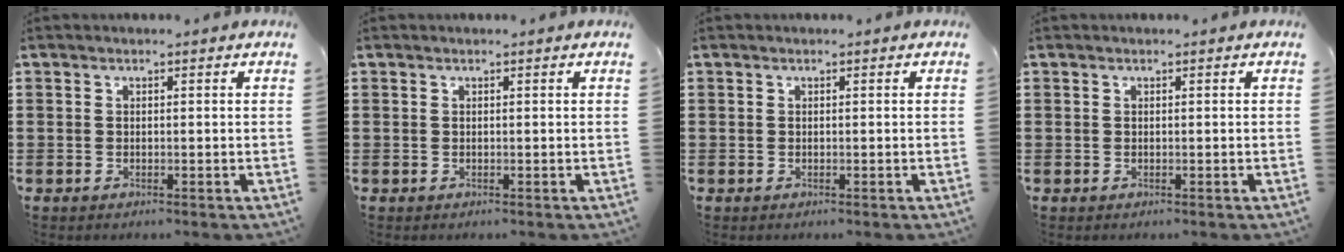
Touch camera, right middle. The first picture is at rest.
{"total": 0.0}
{"total": 0.0}
{"total": 0.0}